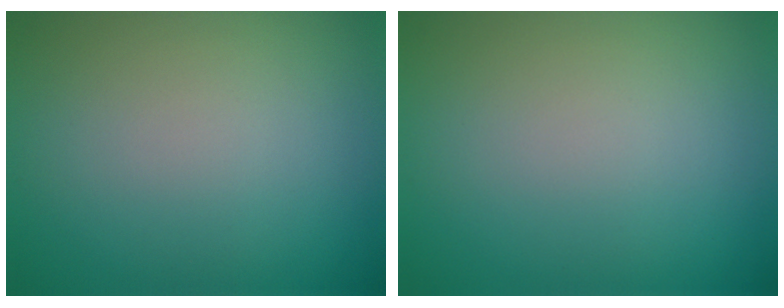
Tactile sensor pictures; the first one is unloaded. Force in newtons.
{"total": 0.0}